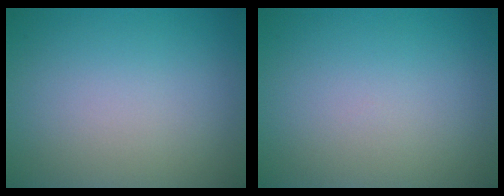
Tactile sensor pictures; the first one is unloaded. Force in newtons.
{"total": 0.0}